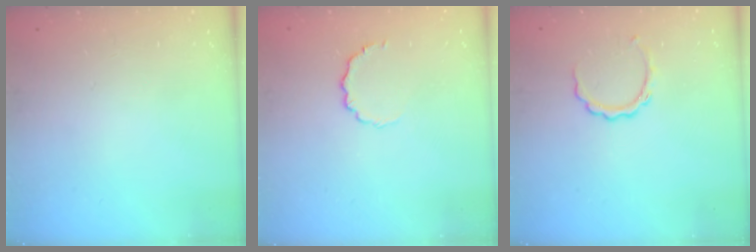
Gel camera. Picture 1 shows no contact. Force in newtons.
{"total": 4.9, "press": 4.7, "slide": 1.5}
{"total": 5.9, "press": 5.9, "slide": 0.2}